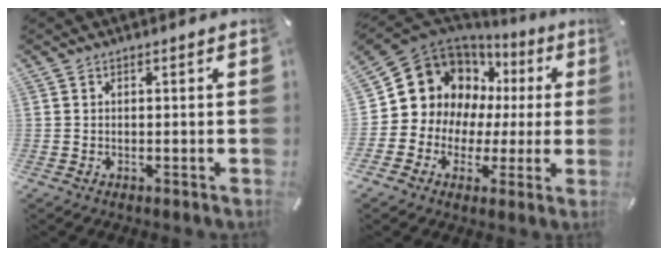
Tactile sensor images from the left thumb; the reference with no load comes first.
{"total": 13.4, "force": [5.0, 11.5, 4.7], "torque": [-0.100, -0.045, 0.101]}